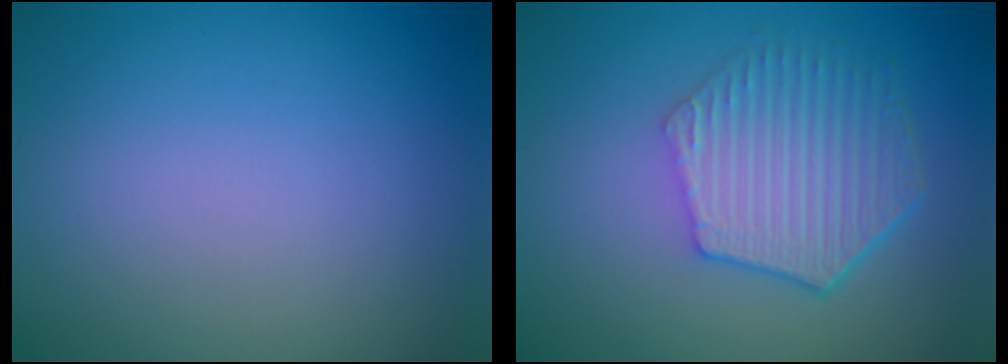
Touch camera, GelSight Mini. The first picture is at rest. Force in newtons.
{"total": 6.0, "press": 4.4, "slide": 4.0}